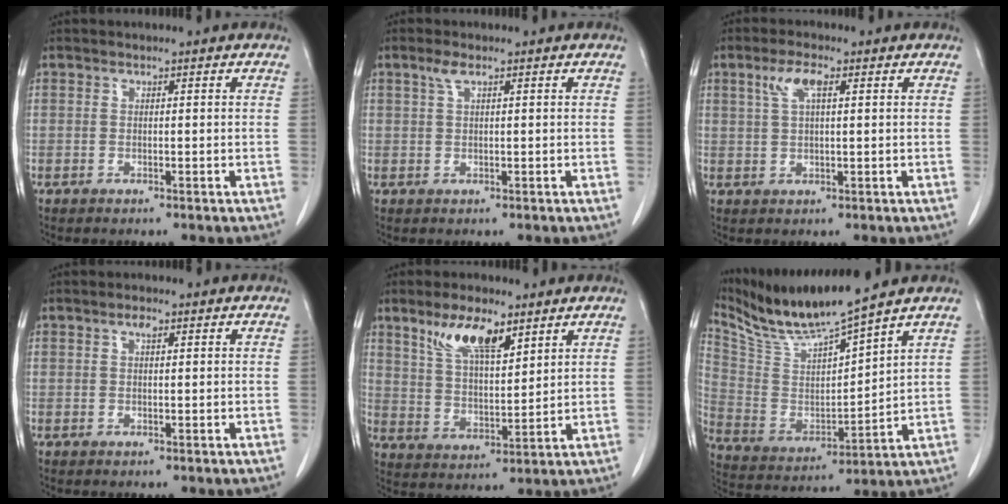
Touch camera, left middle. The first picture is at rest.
{"total": 1.7, "force": [1.0, 0.3, 1.3], "torque": [-0.032, 0.008, 0.023]}
{"total": 4.0, "force": [1.7, 0.9, 3.4], "torque": [-0.077, 0.010, 0.038]}
{"total": 1.2, "force": [0.7, 0.4, 0.9], "torque": [-0.016, 0.000, 0.011]}
{"total": 9.0, "force": [5.8, 2.7, 6.3], "torque": [-0.124, 0.004, 0.114]}
{"total": 13.0, "force": [11.8, -0.9, 5.5], "torque": [-0.119, -0.010, 0.235]}